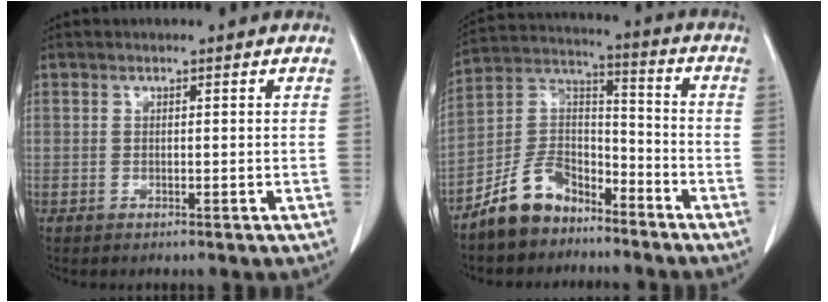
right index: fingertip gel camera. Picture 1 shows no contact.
{"total": 10.3, "force": [-7.7, 5.8, 3.8], "torque": [-0.079, 0.033, -0.149]}